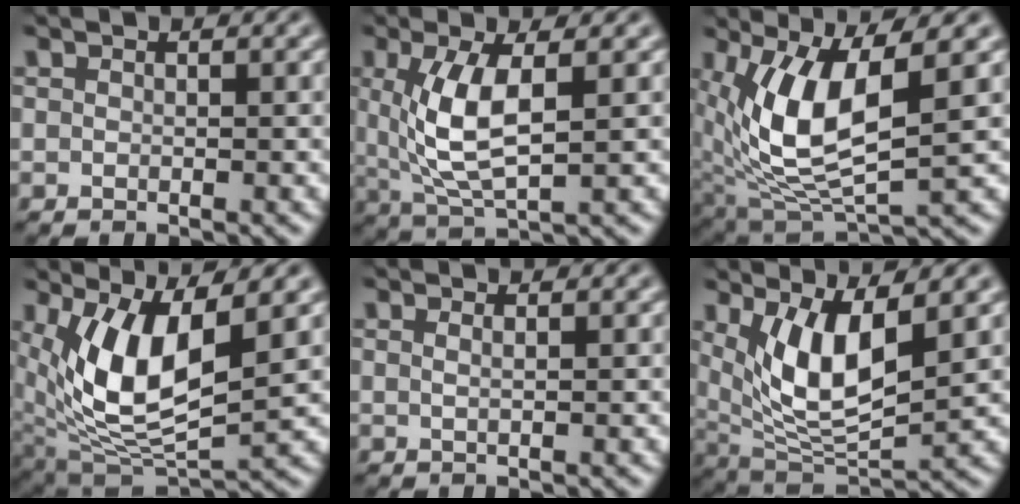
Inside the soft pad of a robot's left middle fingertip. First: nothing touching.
{"total": 5.7, "force": [1.0, 2.1, 5.3], "torque": [-0.119, -0.004, 0.025]}
{"total": 8.3, "force": [1.9, 3.3, 7.4], "torque": [-0.163, -0.012, 0.041]}
{"total": 9.2, "force": [2.4, 3.7, 8.1], "torque": [-0.167, -0.013, 0.046]}
{"total": 0.9, "force": [0.4, 0.4, 0.7], "torque": [-0.006, -0.002, -0.001]}
{"total": 7.1, "force": [2.2, 2.7, 6.2], "torque": [-0.128, -0.019, 0.047]}